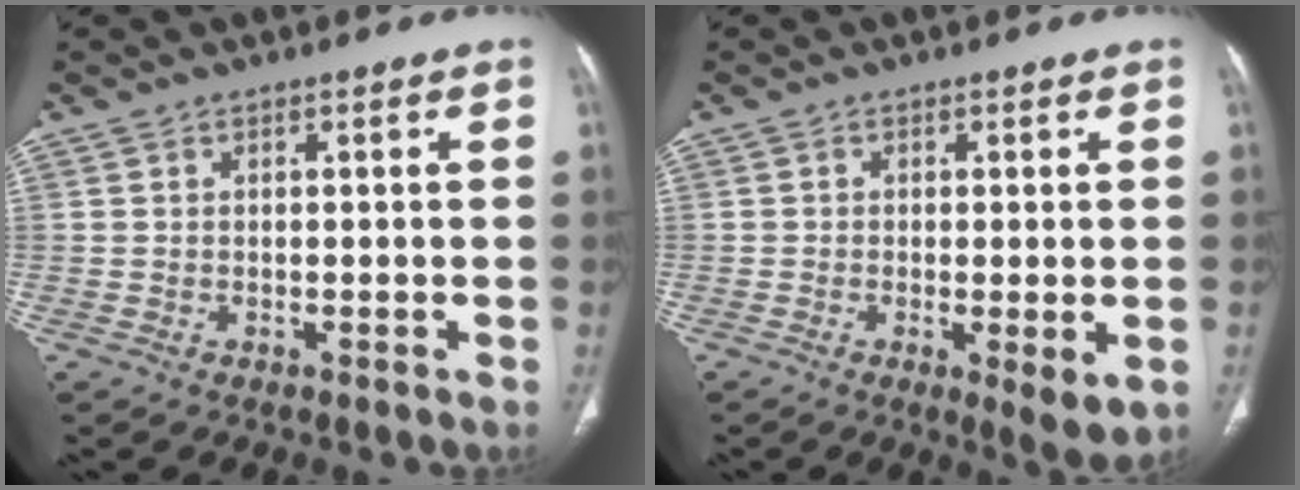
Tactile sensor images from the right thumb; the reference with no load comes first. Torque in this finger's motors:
{"motor_torque": [-0.45, 0.40, -0.36, 0.13, 0.00]}